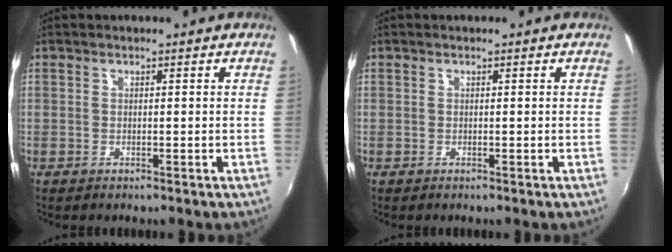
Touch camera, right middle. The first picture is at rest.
{"total": 0.0}